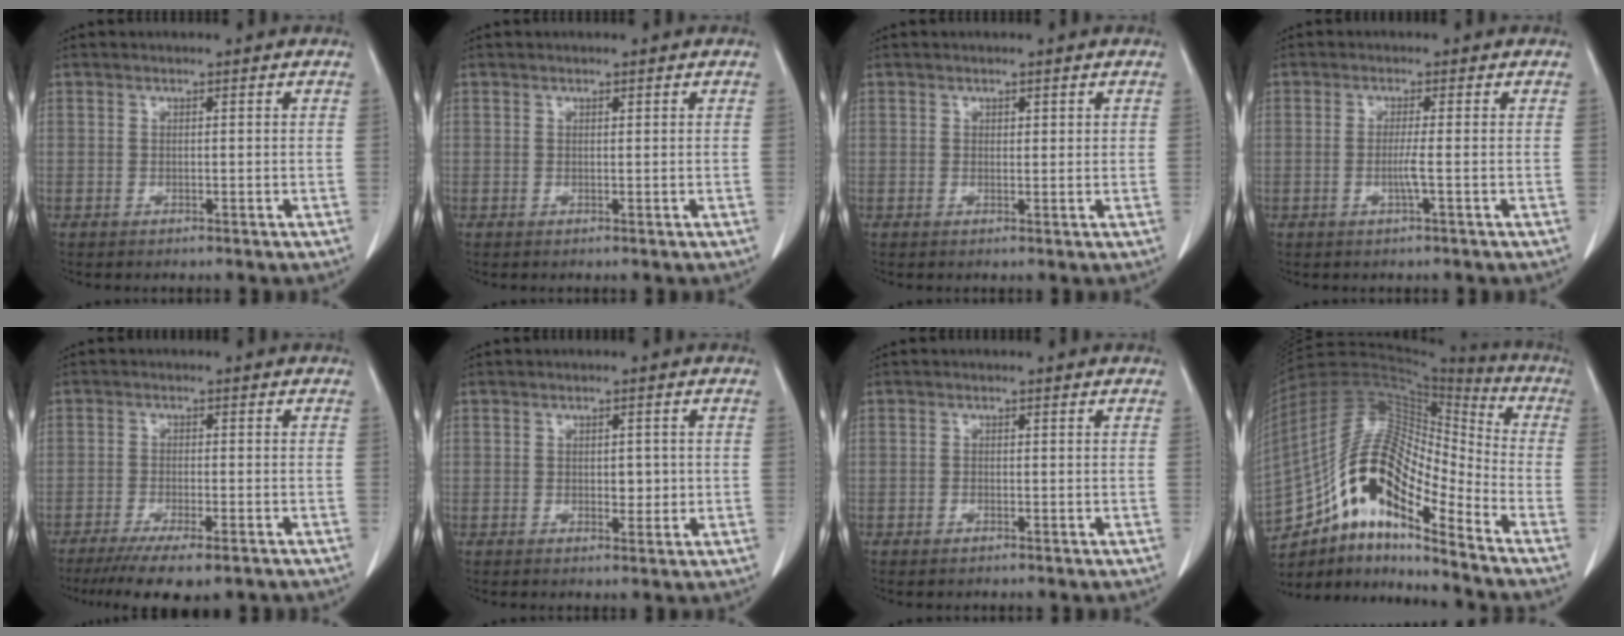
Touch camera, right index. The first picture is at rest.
{"total": 0.0}
{"total": 1.0, "force": [0.6, 0.6, 0.6], "torque": [-0.003, -0.003, 0.007]}
{"total": 2.2, "force": [-0.5, -0.5, 2.1], "torque": [-0.043, -0.003, -0.012]}
{"total": 10.2, "force": [-7.8, 2.0, 6.3], "torque": [-0.087, -0.016, -0.116]}
{"total": 2.6, "force": [0.0, 1.5, 2.1], "torque": [-0.026, -0.001, 0.004]}
{"total": 0.6, "force": [-0.4, 0.3, 0.4], "torque": [-0.008, -0.001, -0.003]}
{"total": 18.3, "force": [-10.9, 5.0, 13.8], "torque": [-0.260, 0.038, -0.184]}